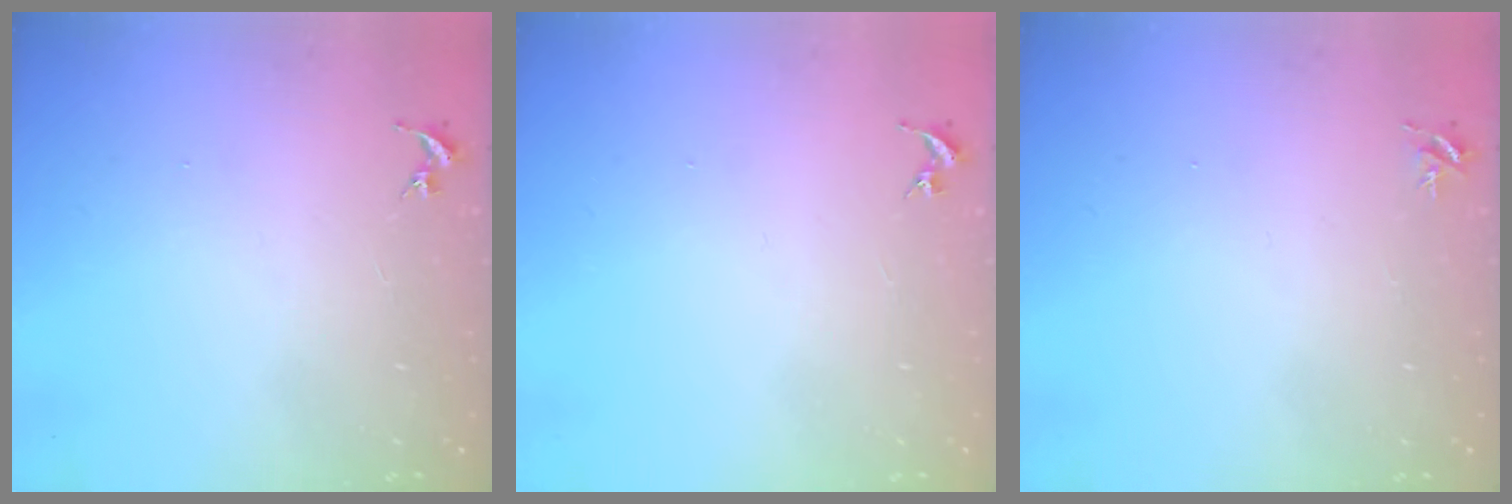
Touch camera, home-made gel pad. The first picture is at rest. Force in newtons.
{"total": 0.0}
{"total": 3.8, "press": 3.8, "slide": 0.5}